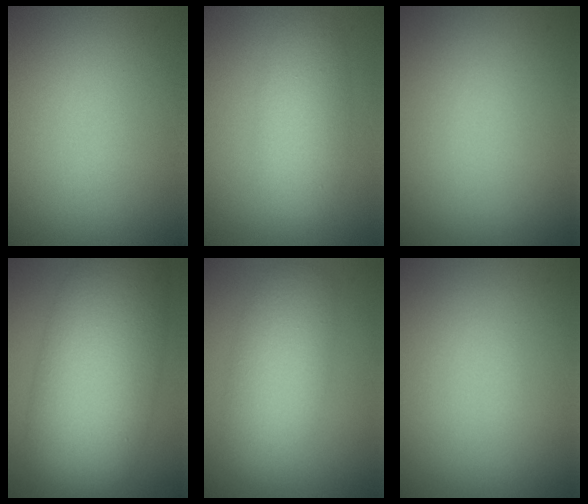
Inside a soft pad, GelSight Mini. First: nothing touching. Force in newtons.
{"total": 4.2, "press": 4.2, "slide": 0.1}
{"total": 0.0}
{"total": 12.3, "press": 12.3, "slide": 0.3}
{"total": 5.2, "press": 5.2, "slide": 0.4}
{"total": 0.0}